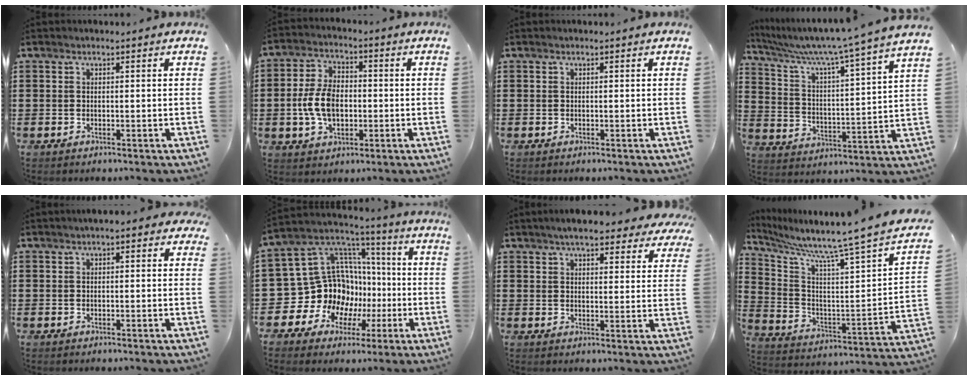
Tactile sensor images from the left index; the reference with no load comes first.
{"total": 7.9, "force": [-1.2, 5.0, 6.0], "torque": [-0.143, 0.005, -0.028]}
{"total": 0.0}
{"total": 6.7, "force": [5.6, -0.9, 3.4], "torque": [-0.092, -0.050, 0.084]}
{"total": 1.3, "force": [0.3, 0.5, 1.1], "torque": [-0.023, 0.005, 0.003]}
{"total": 15.4, "force": [-2.2, 14.2, 5.3], "torque": [-0.140, -0.034, -0.008]}
{"total": 6.2, "force": [5.3, 1.2, 3.0], "torque": [-0.066, -0.007, 0.094]}
{"total": 5.8, "force": [4.9, -1.3, 2.7], "torque": [-0.083, -0.063, 0.067]}